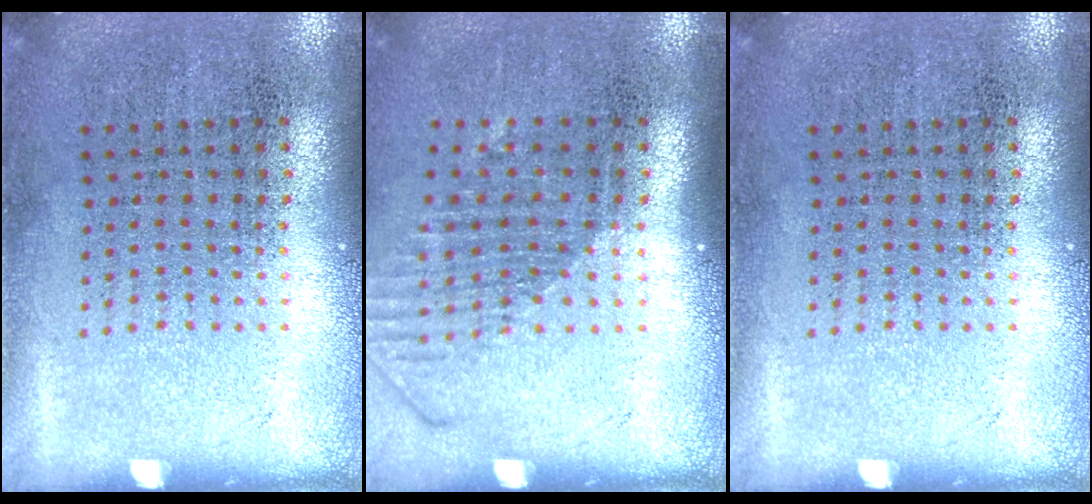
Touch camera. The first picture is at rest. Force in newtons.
{"total": 1.5, "press": 1.2, "slide": 1.0}
{"total": 0.0}